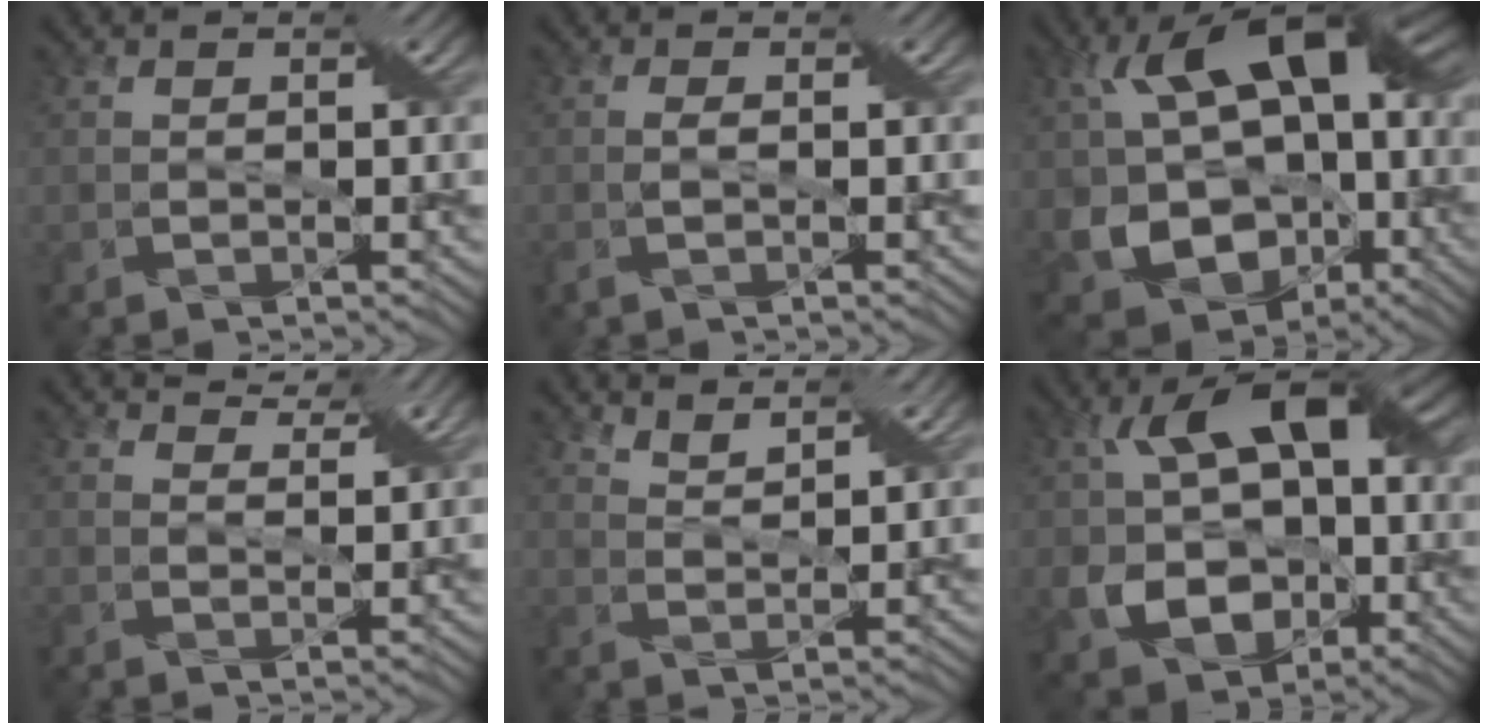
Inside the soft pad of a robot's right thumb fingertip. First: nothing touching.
{"total": 1.3, "force": [-0.3, 0.2, 1.2], "torque": [-0.031, 0.006, -0.008]}
{"total": 19.2, "force": [0.2, 13.6, 13.6], "torque": [-0.241, -0.022, 0.029]}
{"total": 3.7, "force": [3.2, 1.1, 1.5], "torque": [-0.030, -0.002, 0.052]}
{"total": 4.1, "force": [3.5, 0.9, 1.9], "torque": [-0.045, -0.004, 0.072]}
{"total": 13.7, "force": [-0.5, 9.5, 9.8], "torque": [-0.167, -0.007, -0.013]}